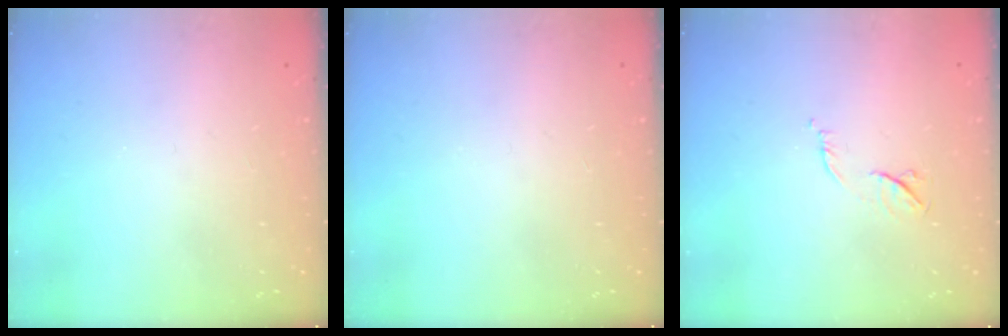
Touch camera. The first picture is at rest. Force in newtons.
{"total": 0.0}
{"total": 6.2, "press": 6.1, "slide": 1.1}